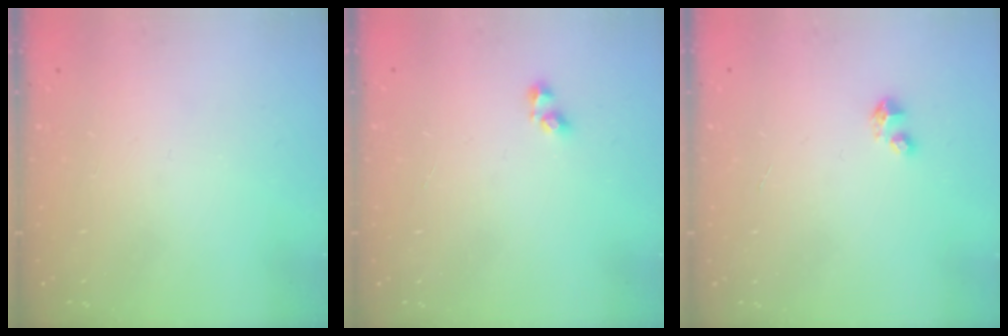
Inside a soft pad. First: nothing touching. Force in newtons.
{"total": 3.7, "press": 3.6, "slide": 0.7}
{"total": 2.8, "press": 2.8, "slide": 0.1}